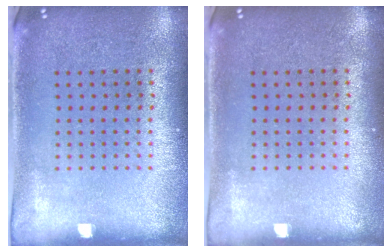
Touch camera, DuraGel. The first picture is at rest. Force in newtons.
{"total": 0.0}